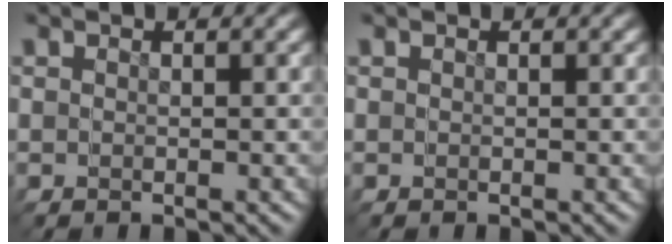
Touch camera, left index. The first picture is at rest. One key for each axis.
{"total": 0.0}